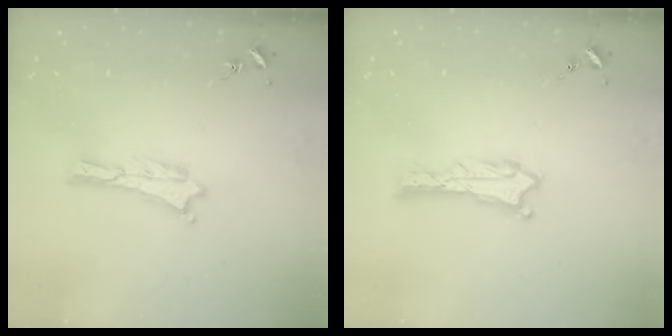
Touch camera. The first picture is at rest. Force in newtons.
{"total": 0.9, "press": 0.9, "slide": 0.1}